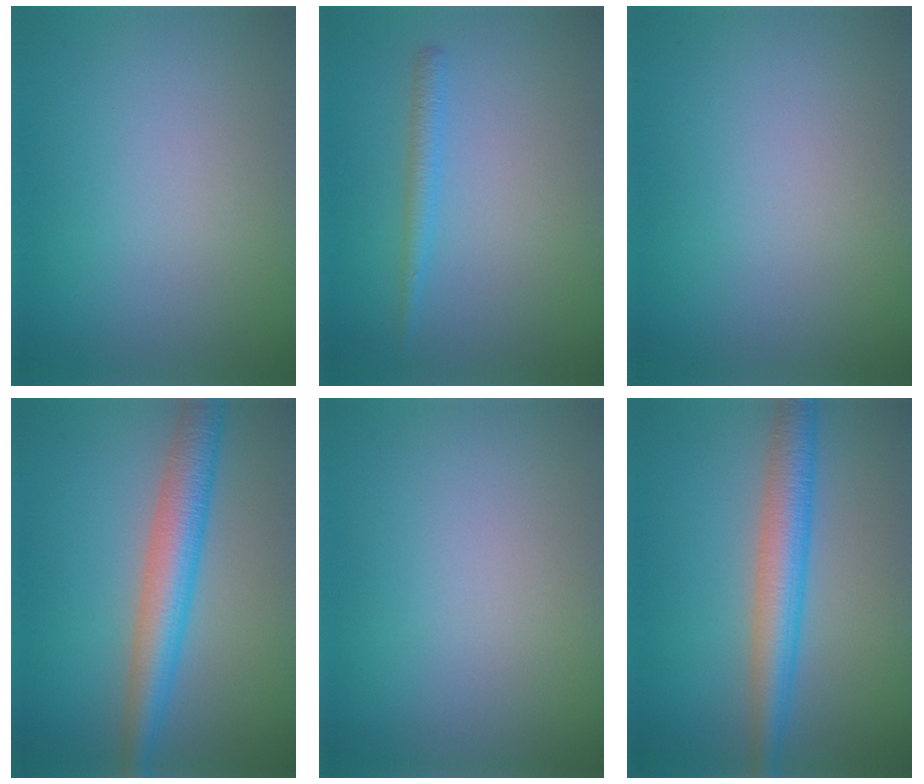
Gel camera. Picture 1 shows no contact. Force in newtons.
{"total": 1.5, "press": 1.5, "slide": 0.1}
{"total": 0.0}
{"total": 5.4, "press": 5.4, "slide": 0.2}
{"total": 0.0}
{"total": 4.9, "press": 4.9, "slide": 0.0}